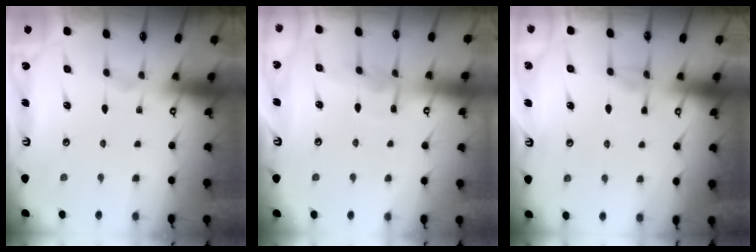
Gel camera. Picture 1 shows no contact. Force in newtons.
{"total": 6.3, "press": 6.3, "slide": 0.5}
{"total": 4.4, "press": 4.3, "slide": 0.7}